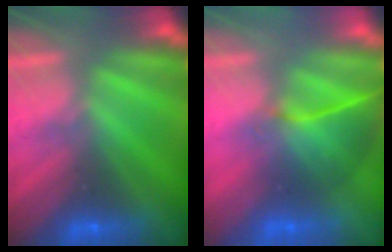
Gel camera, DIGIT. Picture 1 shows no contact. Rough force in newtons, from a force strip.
{"total": 3.7}